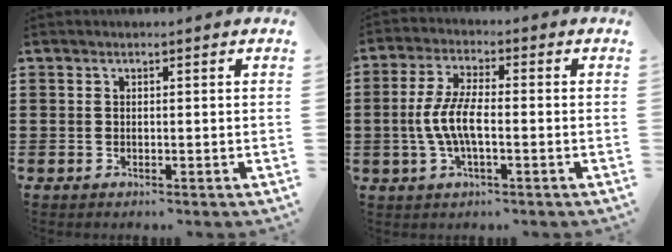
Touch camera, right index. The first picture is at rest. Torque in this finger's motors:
{"motor_torque": [1.47, -0.67, 0.90, 0.21]}